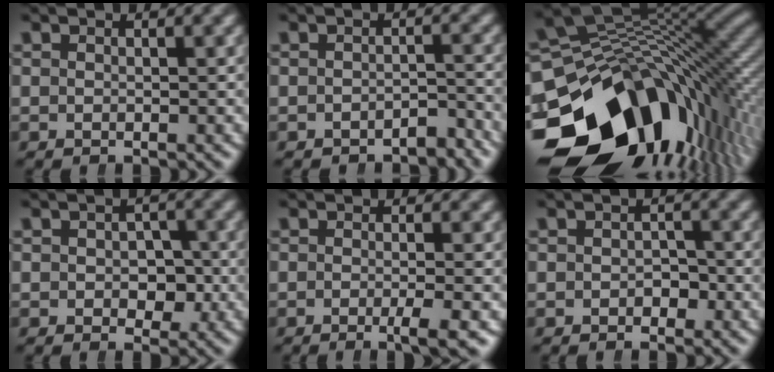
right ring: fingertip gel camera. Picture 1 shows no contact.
{"total": 2.4, "force": [-2.4, 0.3, 0.0], "torque": [0.020, -0.002, -0.041]}
{"total": 26.5, "force": [-7.0, 16.5, 19.5], "torque": [-0.288, -0.052, -0.083]}
{"total": 3.0, "force": [-0.5, 2.5, 1.6], "torque": [-0.012, -0.006, -0.005]}
{"total": 2.2, "force": [-0.9, -0.3, 2.0], "torque": [-0.021, 0.006, -0.021]}
{"total": 1.4, "force": [-0.9, 1.1, 0.4], "torque": [0.007, -0.004, -0.011]}